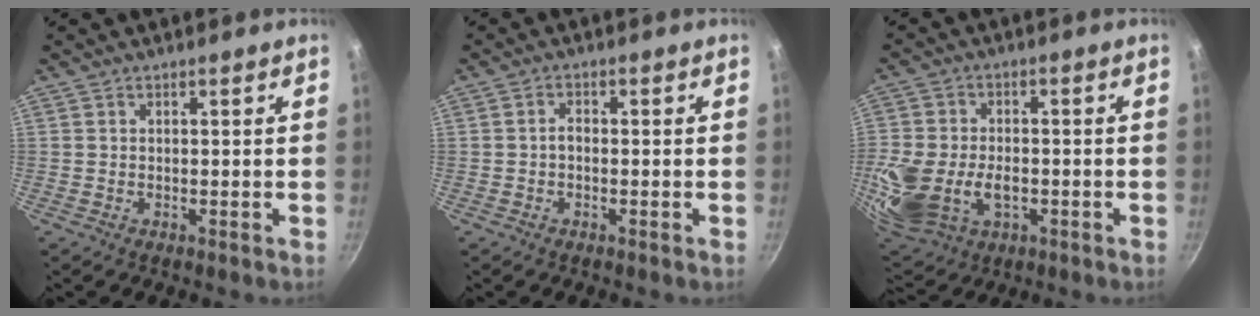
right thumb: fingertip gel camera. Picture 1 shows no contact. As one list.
[{"total": 1.6, "force": [-0.4, 1.0, 1.2], "torque": [-0.015, 0.012, -0.009]}, {"total": 16.7, "force": [-3.1, 11.6, 11.6], "torque": [-0.247, 0.005, -0.043]}]